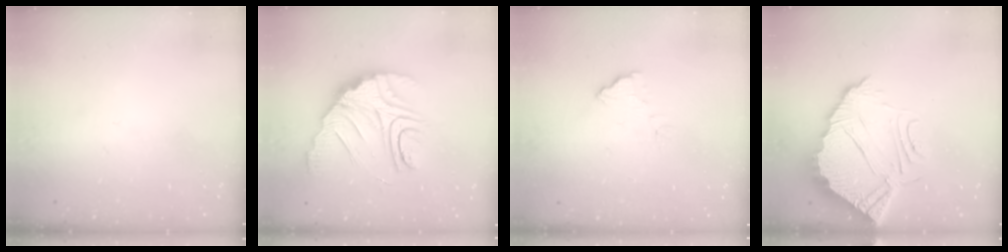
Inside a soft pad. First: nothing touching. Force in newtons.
{"total": 15.5, "press": 15.4, "slide": 1.5}
{"total": 5.1, "press": 5.1, "slide": 0.4}
{"total": 9.2, "press": 9.2, "slide": 0.7}